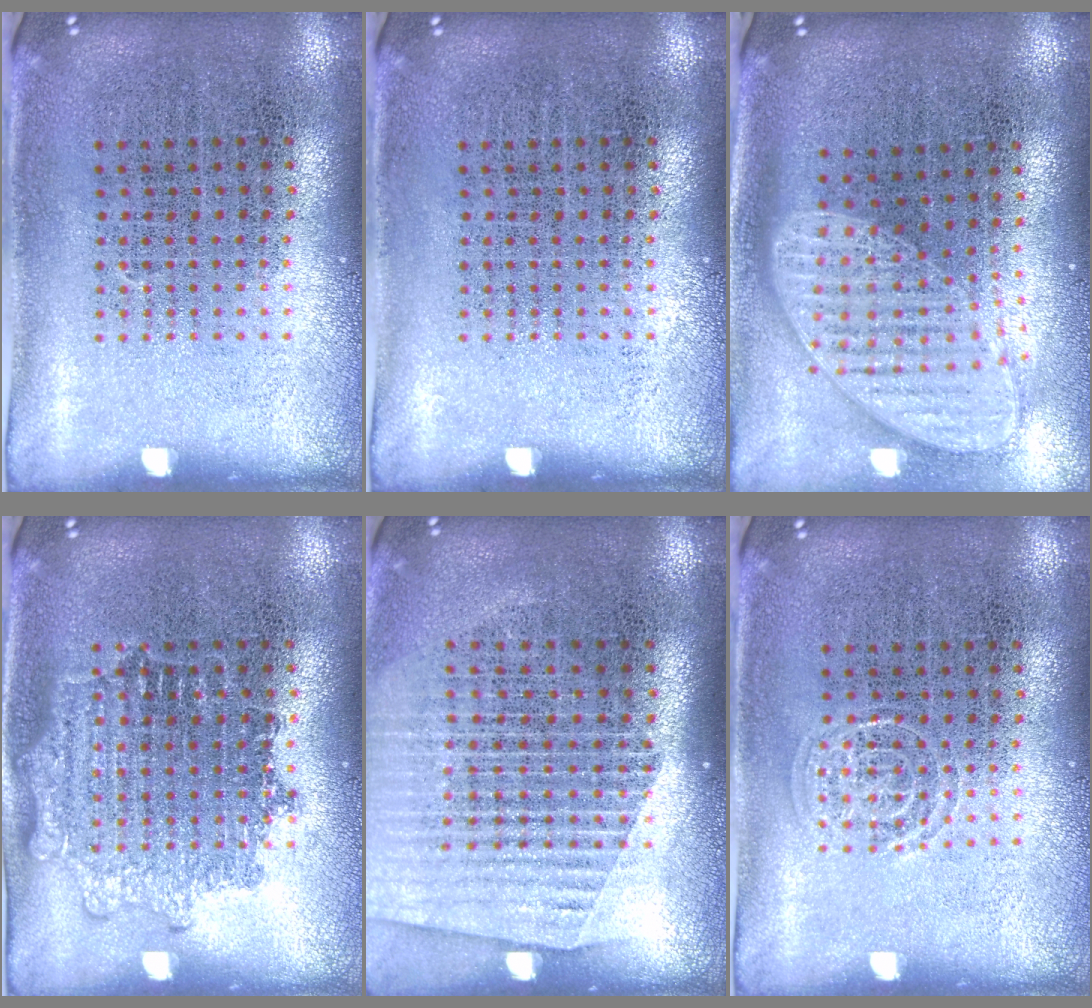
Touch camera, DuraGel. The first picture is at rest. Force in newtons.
{"total": 0.0}
{"total": 2.0, "press": 1.5, "slide": 1.2}
{"total": 1.1, "press": 1.1, "slide": 0.1}
{"total": 1.6, "press": 1.5, "slide": 0.6}
{"total": 1.3, "press": 1.3, "slide": 0.2}